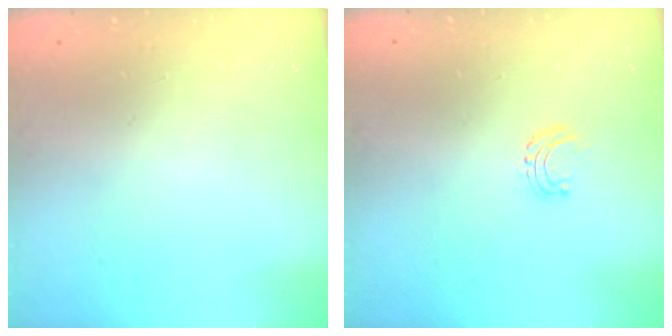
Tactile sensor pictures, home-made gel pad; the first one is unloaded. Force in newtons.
{"total": 4.7, "press": 4.7, "slide": 0.4}